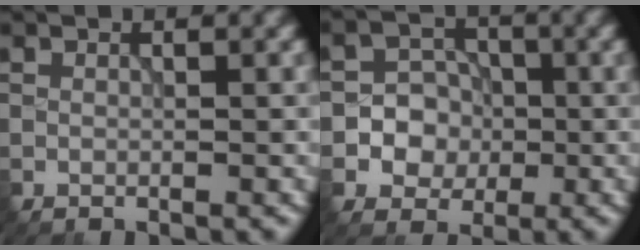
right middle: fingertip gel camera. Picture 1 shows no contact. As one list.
[{"total": 5.0, "force": [-1.0, 4.7, 1.3], "torque": [-0.005, 0.019, -0.038]}]